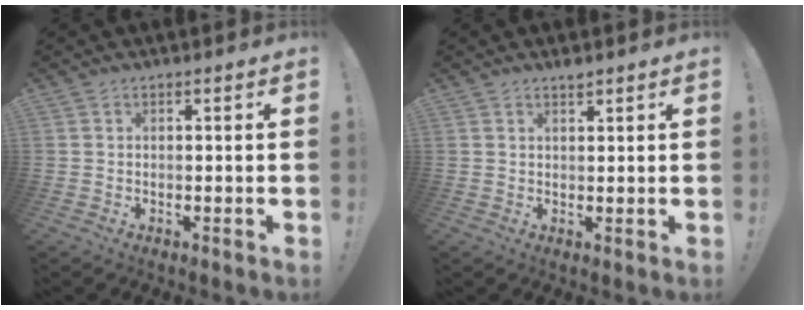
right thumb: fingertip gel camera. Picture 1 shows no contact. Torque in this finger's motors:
{"motor_torque": [0.16, -0.26, 0.24, -0.23, 0.08]}